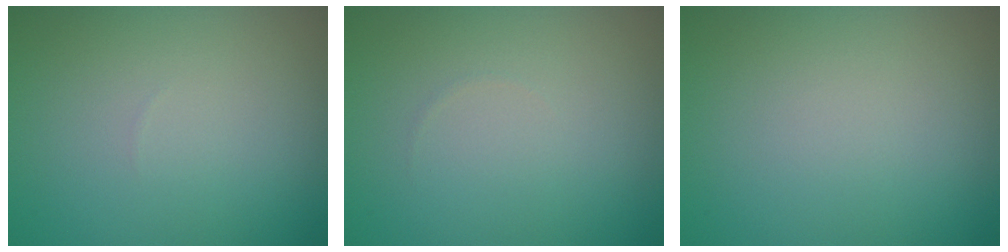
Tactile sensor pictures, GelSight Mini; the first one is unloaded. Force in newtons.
{"total": 0.0}
{"total": 0.0}